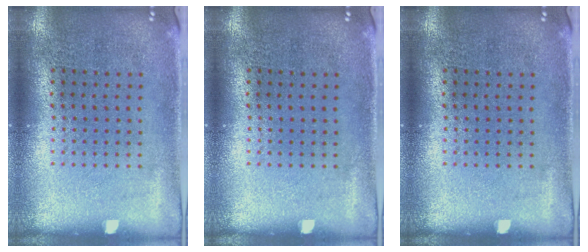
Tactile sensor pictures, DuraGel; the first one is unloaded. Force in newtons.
{"total": 0.0}
{"total": 0.0}